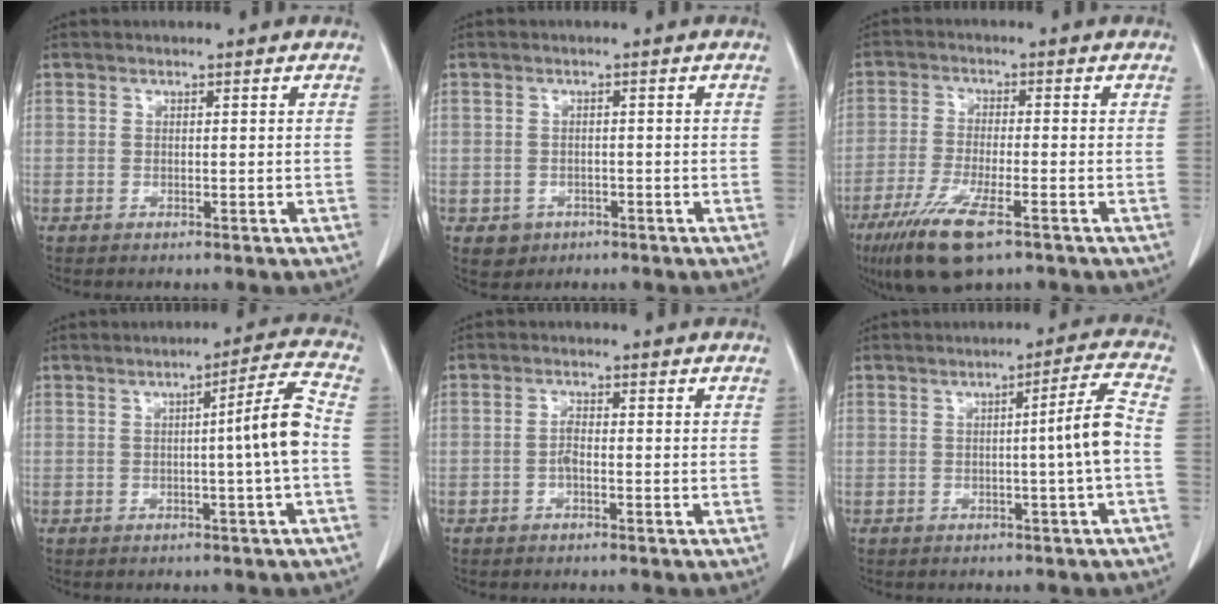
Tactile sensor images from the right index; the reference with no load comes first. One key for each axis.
{"total": 2.9, "fx": -1.2, "fy": 2.6, "fz": 0.4, "tx": 0.001, "ty": 0.009, "tz": -0.012}
{"total": 9.9, "fx": -5.9, "fy": 1.8, "fz": 7.7, "tx": -0.151, "ty": -0.025, "tz": -0.104}
{"total": 6.7, "fx": -0.8, "fy": -1.1, "fz": 6.5, "tx": -0.092, "ty": 0.009, "tz": -0.013}
{"total": 1.6, "fx": -0.6, "fy": 0.5, "fz": 1.4, "tx": -0.026, "ty": 0.003, "tz": -0.013}
{"total": 5.5, "fx": -0.9, "fy": -1.2, "fz": 5.3, "tx": -0.074, "ty": 0.007, "tz": -0.015}